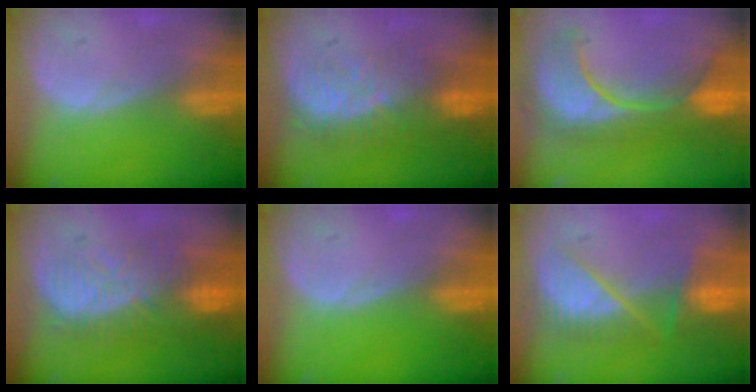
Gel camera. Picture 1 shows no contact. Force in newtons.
{"total": 8.4, "press": 7.8, "slide": 3.0}
{"total": 10.5, "press": 10.0, "slide": 3.4}
{"total": 10.0, "press": 8.8, "slide": 4.6}
{"total": 0.0}
{"total": 7.2, "press": 7.2, "slide": 0.6}